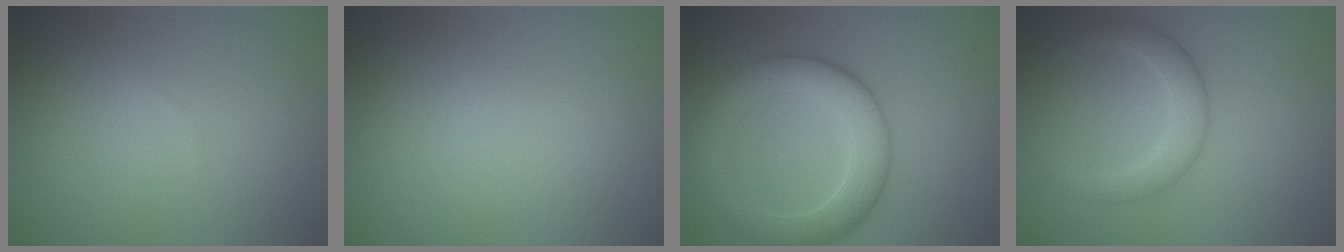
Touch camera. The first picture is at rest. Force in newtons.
{"total": 0.0}
{"total": 6.1, "press": 6.1, "slide": 0.2}
{"total": 2.8, "press": 2.8, "slide": 0.2}